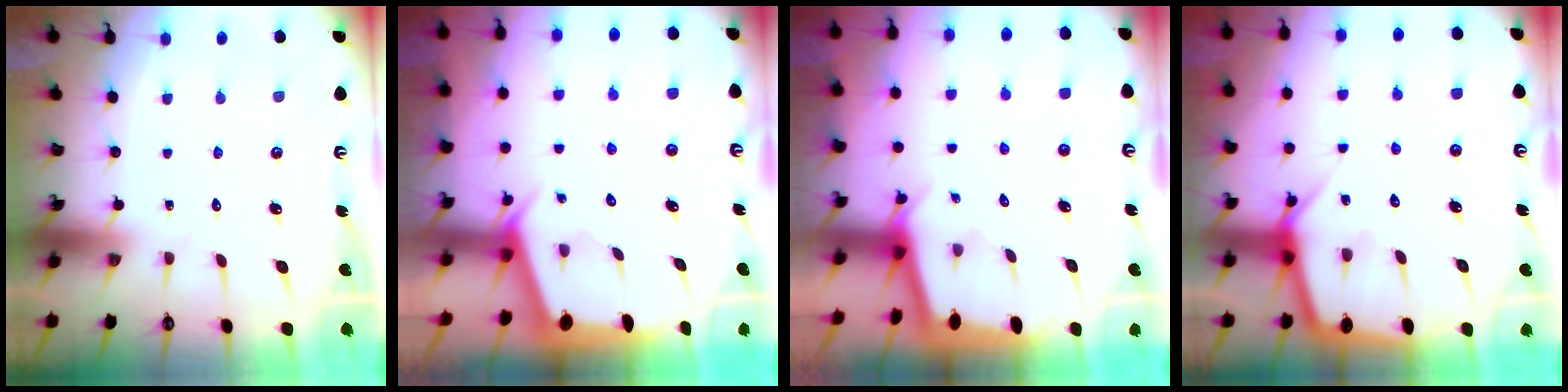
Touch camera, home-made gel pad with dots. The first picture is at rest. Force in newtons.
{"total": 2.4, "press": 2.4, "slide": 0.3}
{"total": 2.3, "press": 2.3, "slide": 0.1}
{"total": 6.5, "press": 6.5, "slide": 0.5}